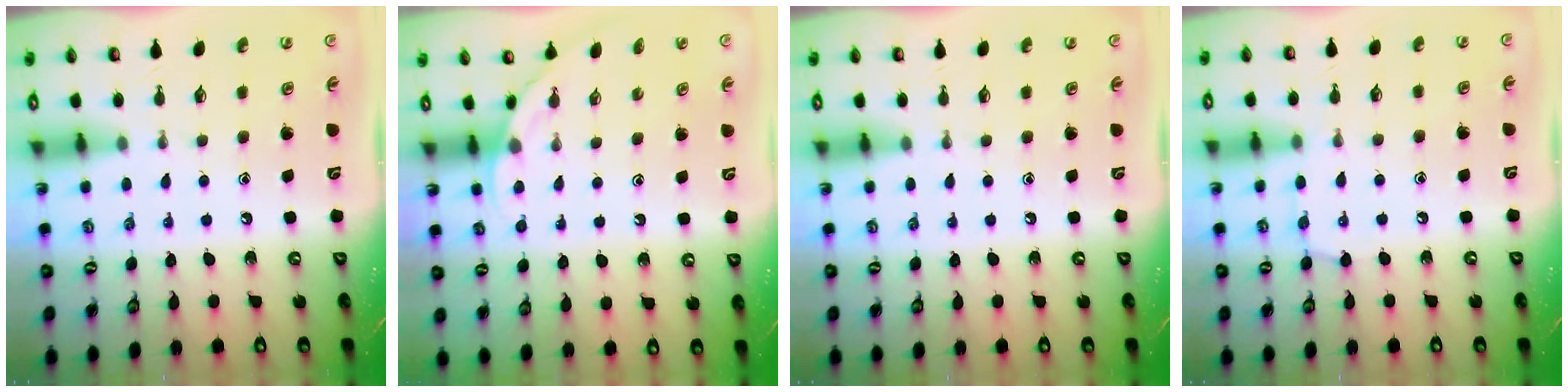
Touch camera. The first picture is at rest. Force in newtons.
{"total": 2.5, "press": 2.5, "slide": 0.2}
{"total": 0.0}
{"total": 7.2, "press": 7.2, "slide": 0.6}